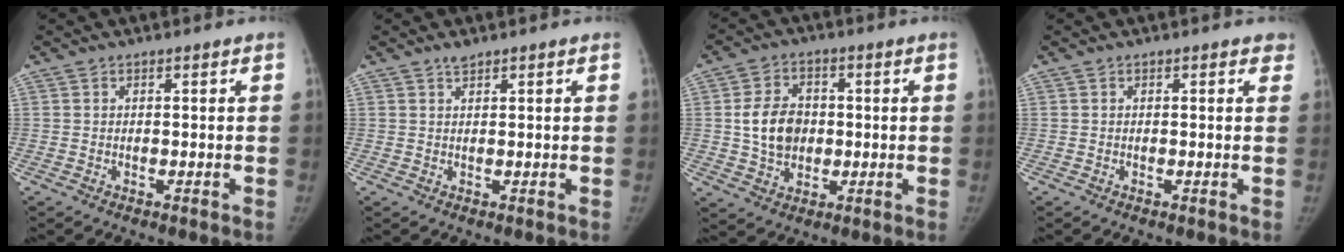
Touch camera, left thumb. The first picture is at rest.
{"total": 1.2, "force": [1.1, 0.4, 0.4], "torque": [0.002, -0.005, 0.019]}
{"total": 9.1, "force": [0.3, 7.1, 5.6], "torque": [-0.072, 0.004, 0.007]}
{"total": 1.2, "force": [0.9, 0.6, 0.5], "torque": [0.008, -0.002, 0.003]}